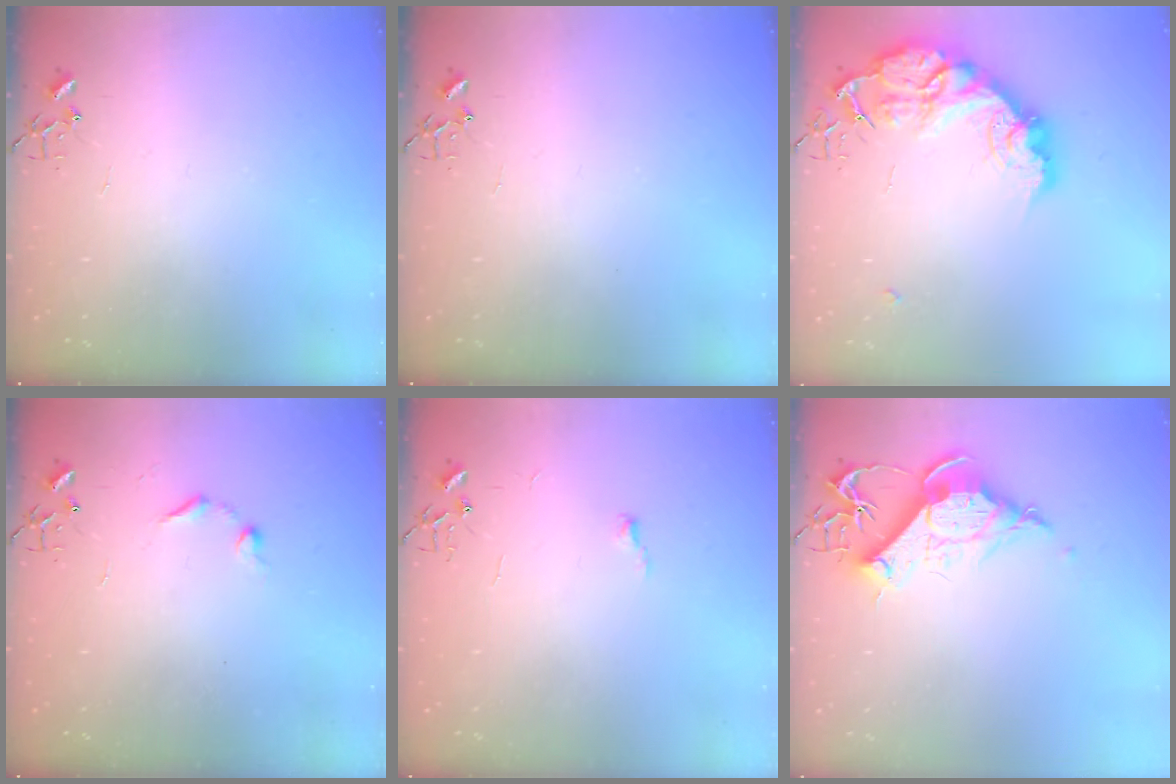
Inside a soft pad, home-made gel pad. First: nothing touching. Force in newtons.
{"total": 0.0}
{"total": 25.5, "press": 25.4, "slide": 2.1}
{"total": 7.1, "press": 7.1, "slide": 0.8}
{"total": 3.5, "press": 3.5, "slide": 0.4}
{"total": 12.9, "press": 12.8, "slide": 1.5}